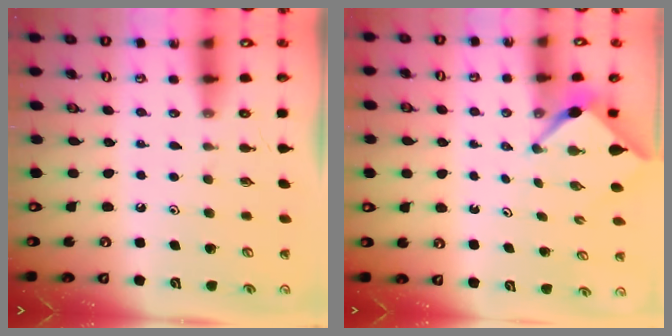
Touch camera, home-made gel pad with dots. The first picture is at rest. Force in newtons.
{"total": 2.6, "press": 2.6, "slide": 0.3}